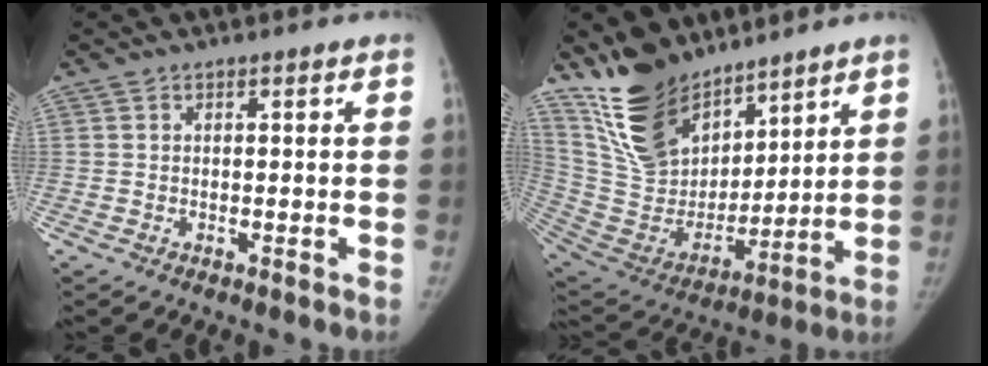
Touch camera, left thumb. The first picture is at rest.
{"total": 20.7, "force": [15.2, 10.5, 9.3], "torque": [-0.125, -0.082, 0.293]}